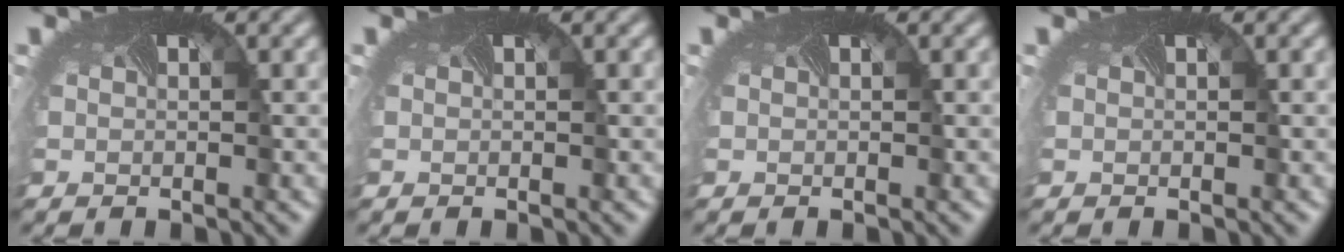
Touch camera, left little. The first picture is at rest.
{"total": 0.0}
{"total": 0.0}
{"total": 0.0}